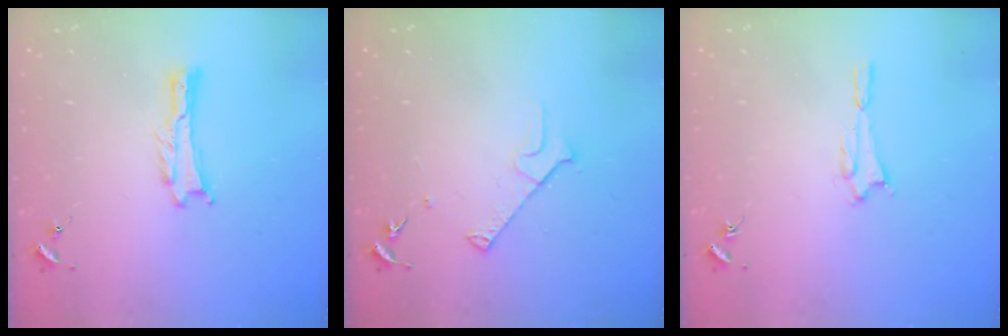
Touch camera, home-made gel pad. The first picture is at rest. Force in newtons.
{"total": 3.9, "press": 3.9, "slide": 0.4}
{"total": 1.6, "press": 1.6, "slide": 0.1}